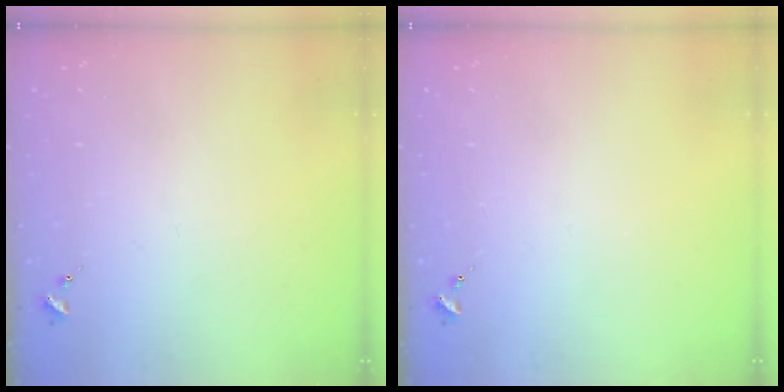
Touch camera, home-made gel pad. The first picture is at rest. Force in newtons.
{"total": 0.0}